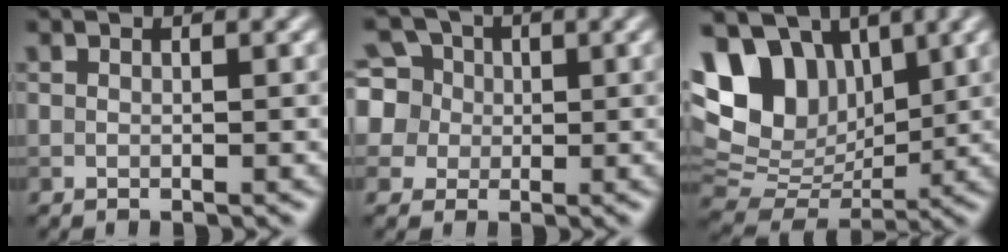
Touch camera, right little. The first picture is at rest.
{"total": 8.3, "force": [2.9, 7.2, 3.1], "torque": [-0.075, 0.040, 0.029]}
{"total": 10.6, "force": [4.9, 6.9, 6.4], "torque": [-0.138, 0.017, 0.089]}